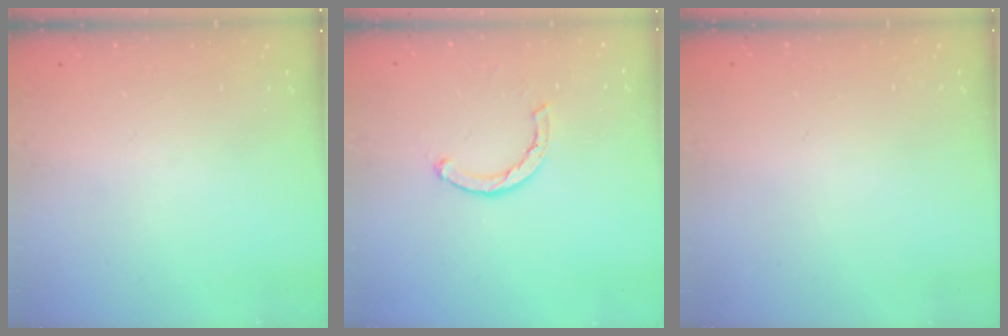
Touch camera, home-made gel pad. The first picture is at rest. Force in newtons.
{"total": 2.1, "press": 2.1, "slide": 0.1}
{"total": 2.6, "press": 2.6, "slide": 0.2}